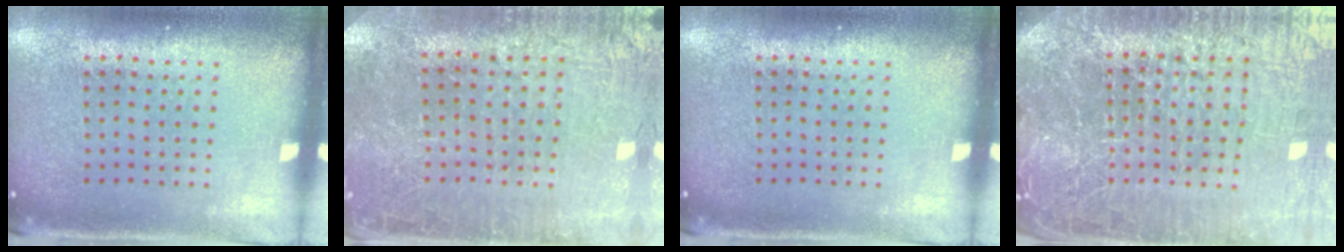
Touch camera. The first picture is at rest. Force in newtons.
{"total": 1.6, "press": 1.6, "slide": 0.1}
{"total": 0.0}
{"total": 7.5, "press": 6.5, "slide": 3.9}